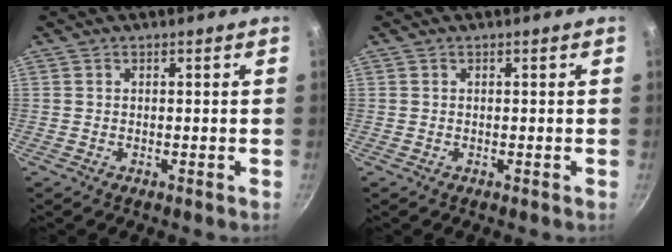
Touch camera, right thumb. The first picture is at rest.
{"total": 0.0}